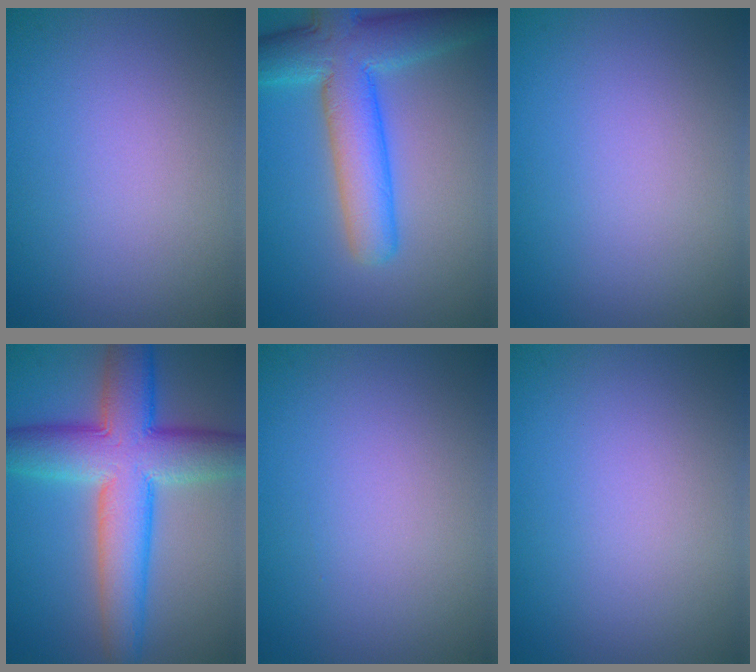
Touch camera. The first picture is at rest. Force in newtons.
{"total": 8.2, "press": 8.2, "slide": 0.4}
{"total": 0.0}
{"total": 10.1, "press": 10.1, "slide": 0.2}
{"total": 0.0}
{"total": 0.0}